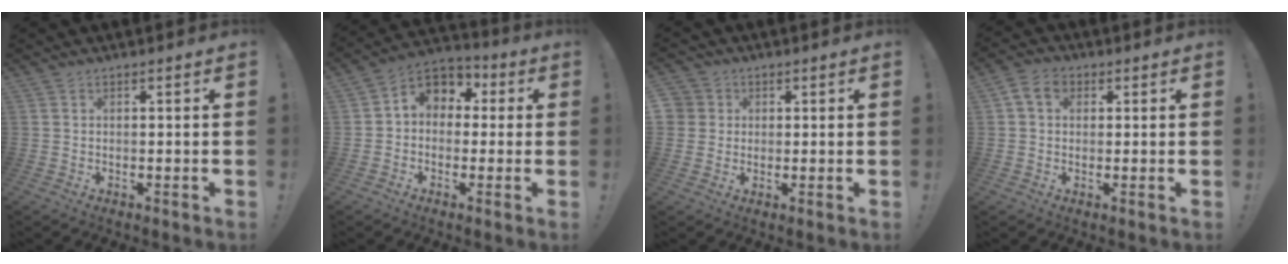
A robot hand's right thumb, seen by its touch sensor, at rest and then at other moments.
{"total": 7.2, "force": [0.5, 6.3, 3.5], "torque": [-0.057, 0.008, 0.017]}
{"total": 4.3, "force": [0.9, 4.1, 0.6], "torque": [-0.006, 0.001, 0.016]}
{"total": 5.8, "force": [1.8, 4.4, 3.4], "torque": [-0.057, 0.006, 0.036]}